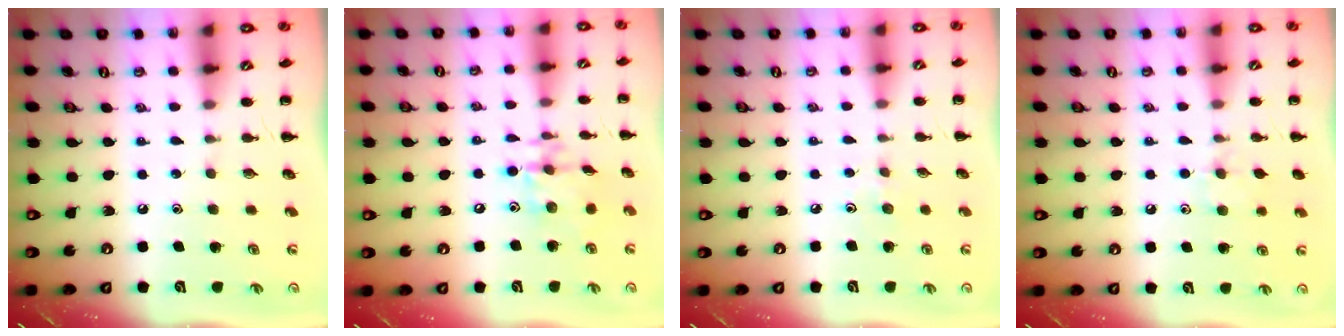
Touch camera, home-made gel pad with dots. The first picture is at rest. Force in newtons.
{"total": 11.4, "press": 11.4, "slide": 1.4}
{"total": 3.7, "press": 3.3, "slide": 1.6}
{"total": 6.9, "press": 6.6, "slide": 2.0}